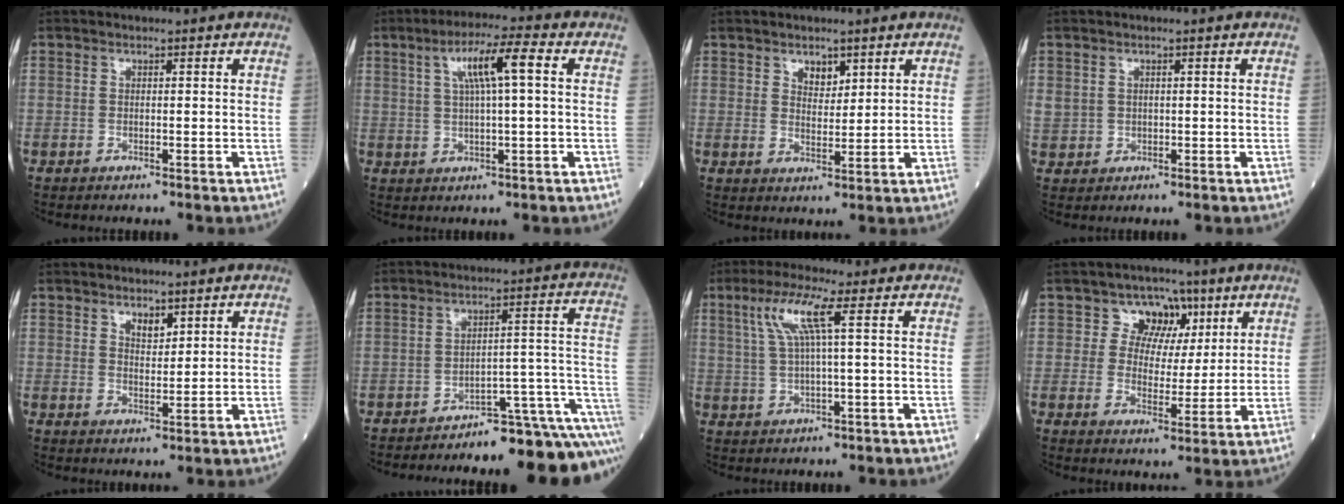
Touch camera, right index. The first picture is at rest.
{"total": 7.6, "force": [2.2, 0.4, 7.3], "torque": [-0.133, 0.014, 0.037]}
{"total": 2.8, "force": [1.8, 1.5, 1.5], "torque": [-0.022, -0.003, 0.033]}
{"total": 4.5, "force": [0.9, 4.1, 1.6], "torque": [-0.050, 0.011, 0.030]}
{"total": 2.6, "force": [1.8, 1.2, 1.6], "torque": [-0.026, -0.005, 0.034]}
{"total": 15.9, "force": [-14.8, 0.5, 5.7], "torque": [-0.006, 0.048, -0.192]}
{"total": 6.6, "force": [2.3, -0.2, 6.2], "torque": [-0.131, 0.015, 0.050]}
{"total": 6.6, "force": [3.1, 5.5, 1.9], "torque": [-0.010, 0.013, 0.046]}